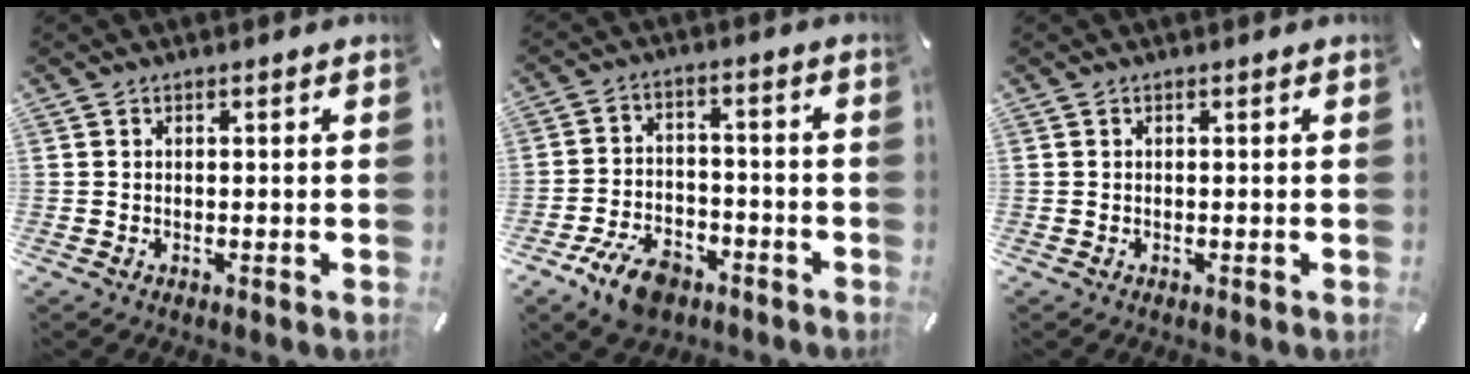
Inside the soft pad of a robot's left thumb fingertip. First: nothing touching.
{"total": 9.7, "force": [-6.0, 5.9, 4.9], "torque": [-0.096, 0.037, -0.107]}
{"total": 0.0}